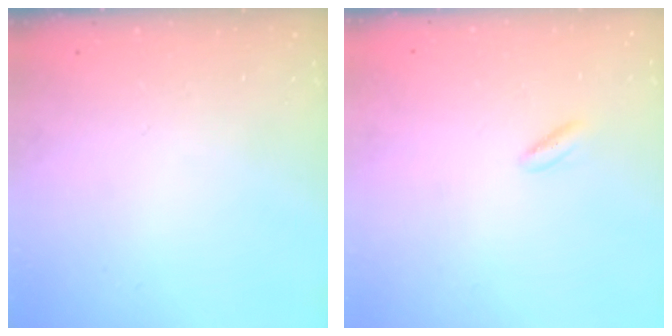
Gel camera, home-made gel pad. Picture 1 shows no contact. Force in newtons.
{"total": 2.0, "press": 1.9, "slide": 0.8}